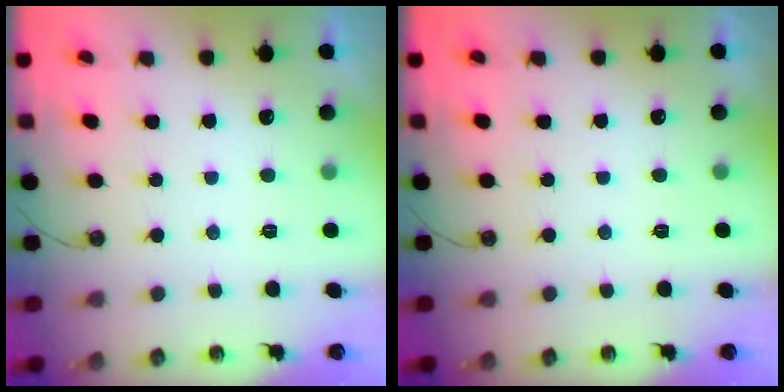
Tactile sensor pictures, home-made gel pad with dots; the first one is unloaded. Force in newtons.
{"total": 0.0}